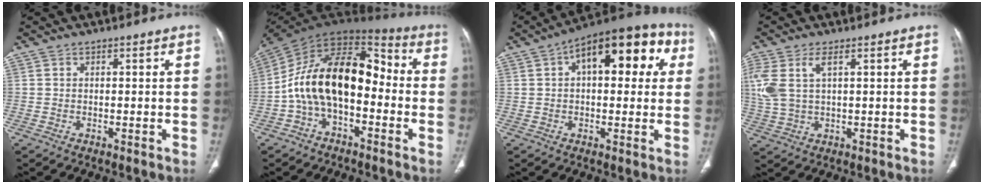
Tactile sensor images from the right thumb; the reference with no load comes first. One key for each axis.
{"total": 18.3, "fx": -2.7, "fy": 10.8, "fz": 14.6, "tx": -0.230, "ty": 0.074, "tz": -0.059}
{"total": 18.2, "fx": 5.3, "fy": 9.0, "fz": 14.9, "tx": -0.166, "ty": 0.034, "tz": 0.066}
{"total": 8.8, "fx": 2.7, "fy": 4.2, "fz": 7.2, "tx": -0.192, "ty": 0.007, "tz": 0.063}